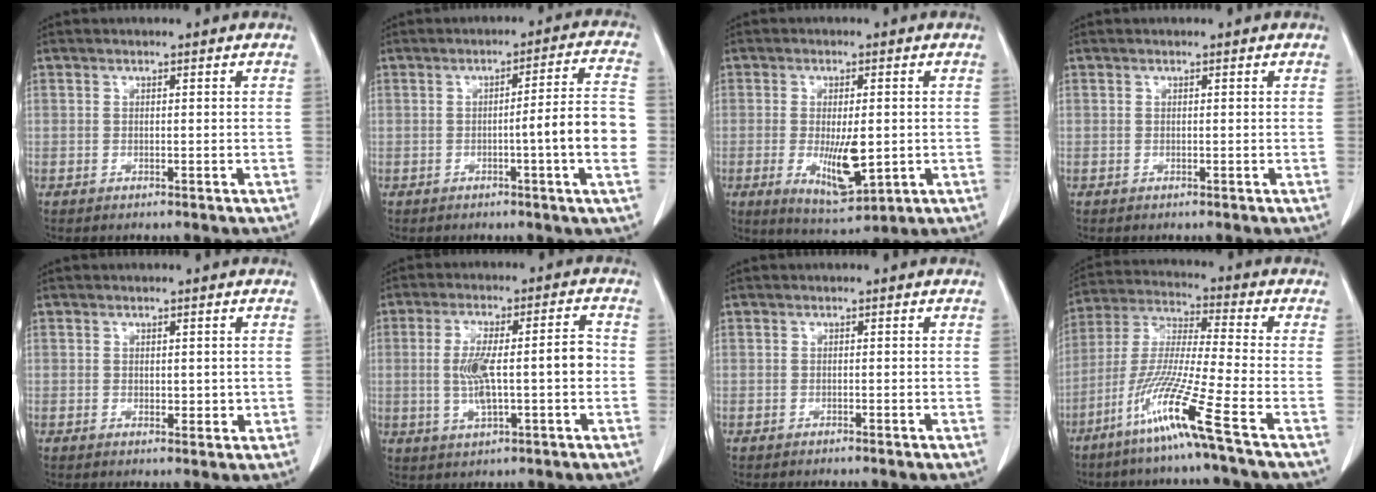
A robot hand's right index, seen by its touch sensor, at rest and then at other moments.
{"total": 9.1, "force": [-1.8, -0.6, 8.9], "torque": [-0.115, 0.009, -0.028]}
{"total": 8.1, "force": [-1.3, 2.5, 7.6], "torque": [-0.133, -0.019, -0.012]}
{"total": 0.0}
{"total": 1.8, "force": [0.1, 1.2, 1.3], "torque": [-0.015, -0.004, 0.006]}
{"total": 10.1, "force": [-0.7, 2.2, 9.8], "torque": [-0.176, 0.021, -0.006]}
{"total": 0.0}
{"total": 12.9, "force": [-7.2, -2.0, 10.5], "torque": [-0.215, -0.033, -0.147]}